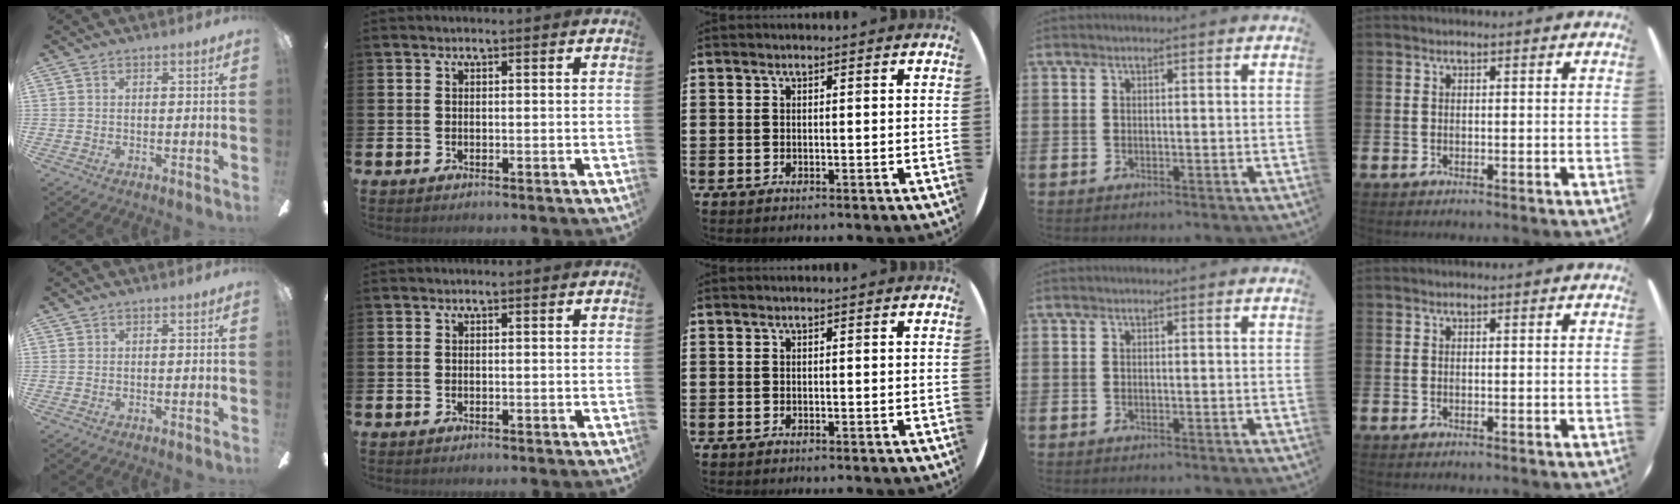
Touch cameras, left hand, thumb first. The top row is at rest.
{}